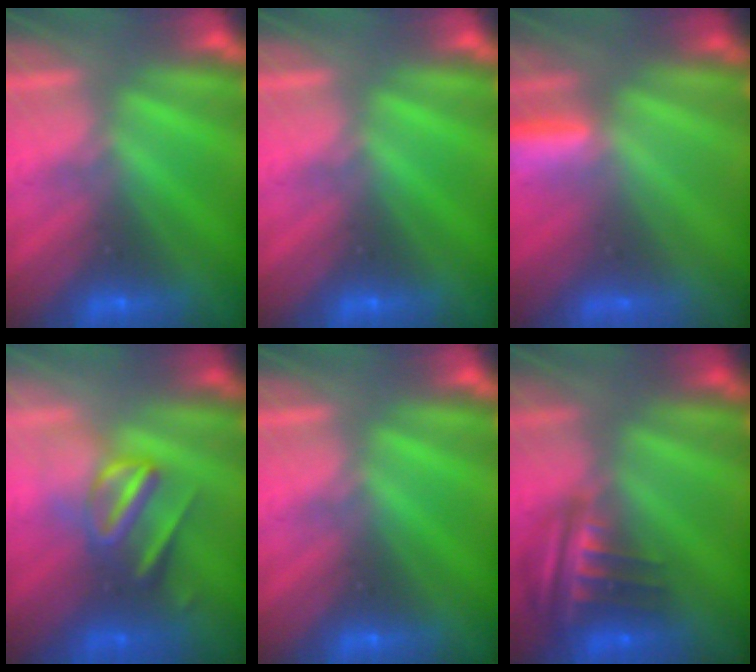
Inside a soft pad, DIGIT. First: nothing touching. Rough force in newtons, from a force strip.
{"total": 0.0}
{"total": 3.0}
{"total": 2.9}
{"total": 0.0}
{"total": 8.5}